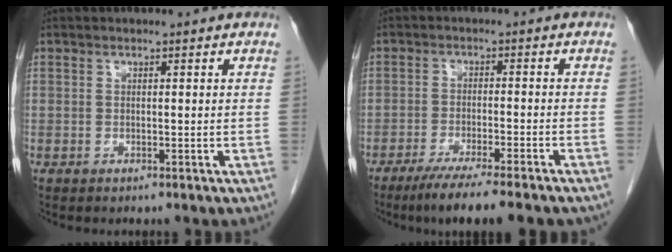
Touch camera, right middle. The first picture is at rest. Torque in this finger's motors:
{"motor_torque": [1.14, -1.00, 0.22, 0.06]}